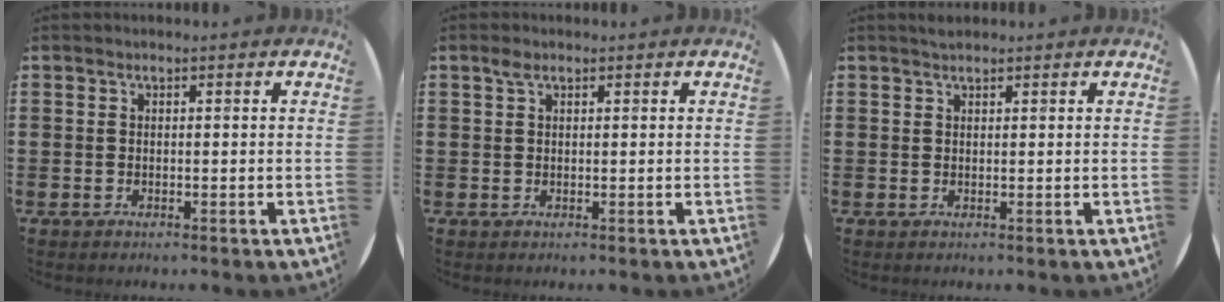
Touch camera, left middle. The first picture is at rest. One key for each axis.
{"total": 1.2, "fx": 0.7, "fy": 0.6, "fz": 0.7, "tx": -0.007, "ty": 0.001, "tz": 0.010}
{"total": 0.9, "fx": 0.9, "fy": 0.1, "fz": 0.2, "tx": -0.004, "ty": 0.001, "tz": 0.016}